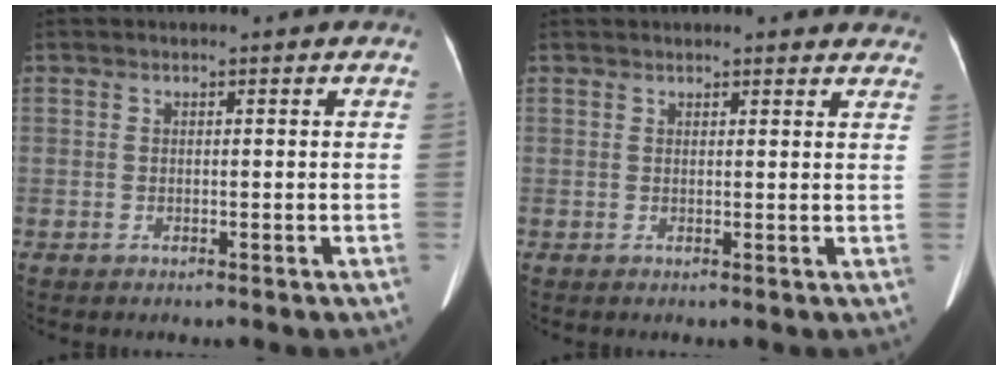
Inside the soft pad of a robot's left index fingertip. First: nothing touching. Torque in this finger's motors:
{"motor_torque": [1.06, -1.08, 0.22, 0.02]}